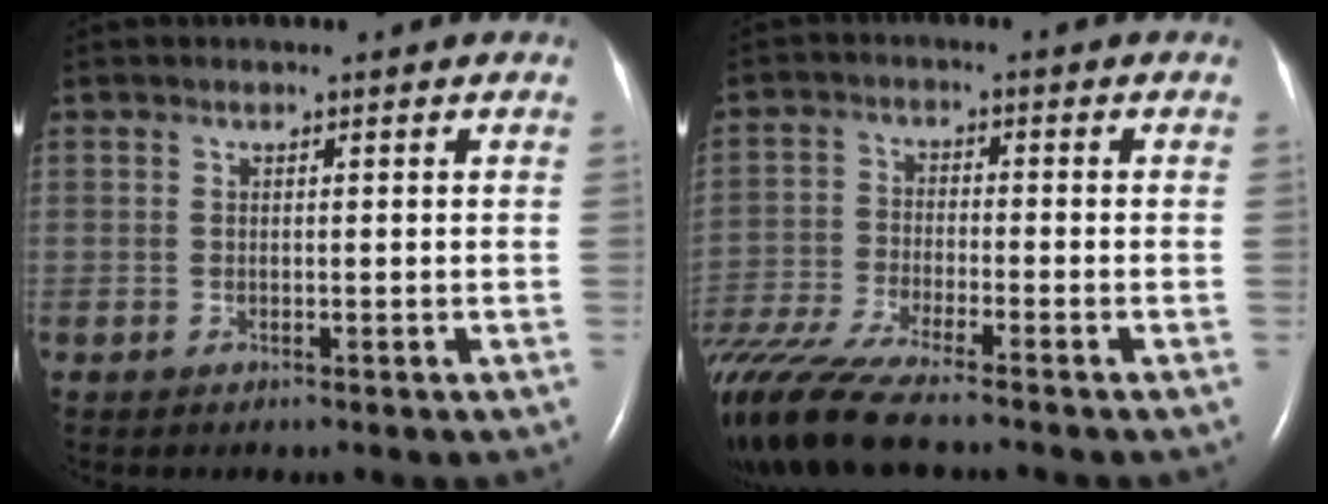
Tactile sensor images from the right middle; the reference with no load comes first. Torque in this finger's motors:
{"motor_torque": [1.03, -1.11, 0.50, 0.21]}